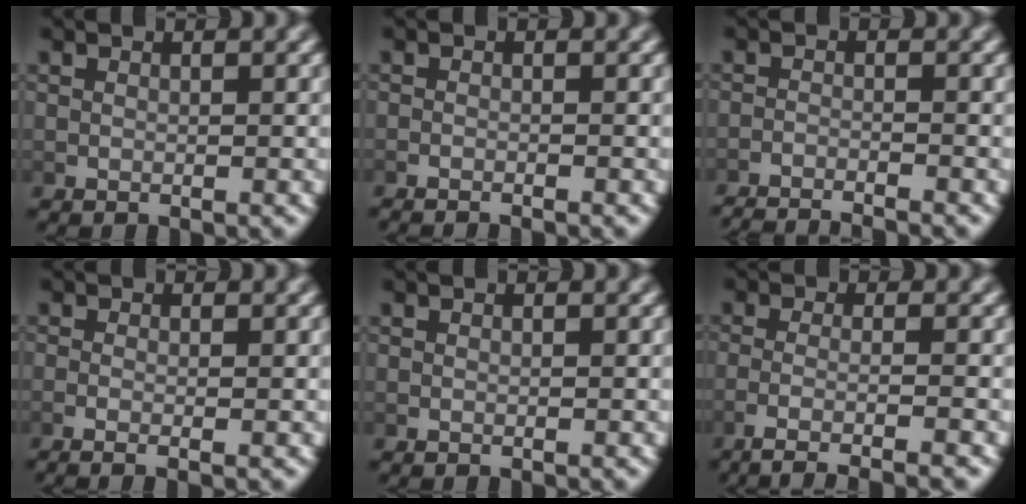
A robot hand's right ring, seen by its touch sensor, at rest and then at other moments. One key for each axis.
{"total": 1.7, "fx": -1.7, "fy": 0.2, "fz": 0.2, "tx": -0.007, "ty": -0.005, "tz": -0.027}
{"total": 5.8, "fx": -5.7, "fy": 0.9, "fz": 0.7, "tx": -0.001, "ty": -0.013, "tz": -0.093}
{"total": 1.7, "fx": -1.2, "fy": 0.2, "fz": 1.3, "tx": -0.039, "ty": -0.012, "tz": -0.017}
{"total": 0.0}
{"total": 6.4, "fx": -5.1, "fy": 1.0, "fz": 3.7, "tx": -0.070, "ty": -0.023, "tz": -0.066}